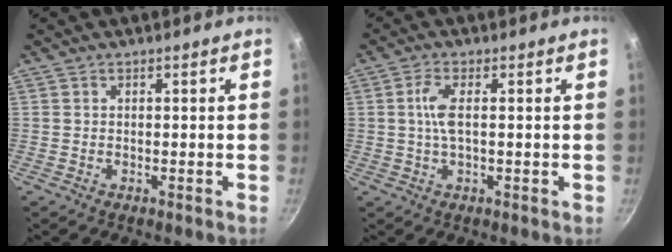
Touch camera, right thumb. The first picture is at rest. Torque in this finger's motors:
{"motor_torque": [0.51, 0.41, 0.66, 0.03, 0.07]}